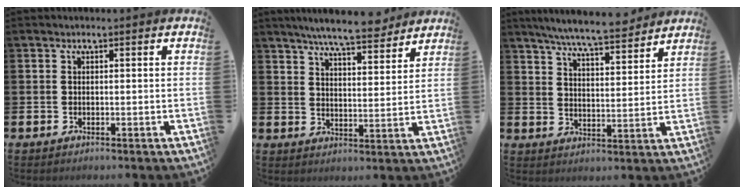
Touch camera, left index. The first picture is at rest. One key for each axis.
{"total": 7.4, "fx": 7.0, "fy": 0.6, "fz": 2.5, "tx": -0.058, "ty": -0.033, "tz": 0.122}
{"total": 7.3, "fx": 6.9, "fy": 0.2, "fz": 2.3, "tx": -0.065, "ty": -0.040, "tz": 0.122}